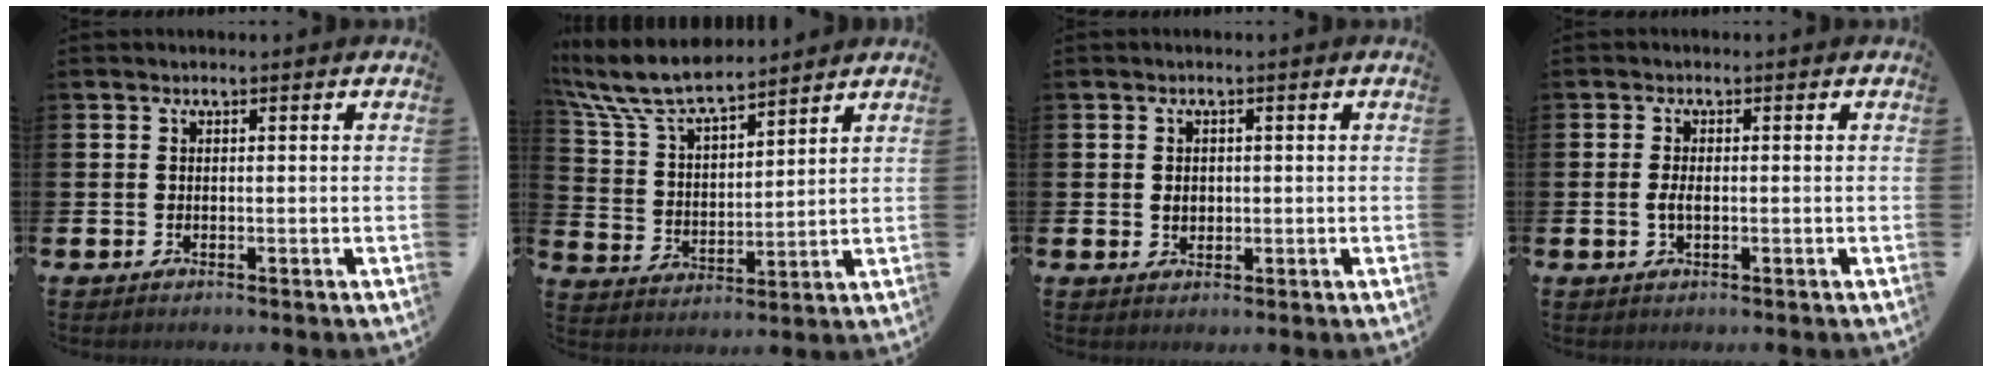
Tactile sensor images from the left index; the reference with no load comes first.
{"total": 8.7, "force": [8.0, 1.7, 3.1], "torque": [-0.099, -0.040, 0.143]}
{"total": 1.6, "force": [0.2, 1.3, 0.8], "torque": [-0.008, 0.007, 0.000]}
{"total": 1.9, "force": [-0.3, 0.9, 1.7], "torque": [-0.032, 0.002, -0.008]}